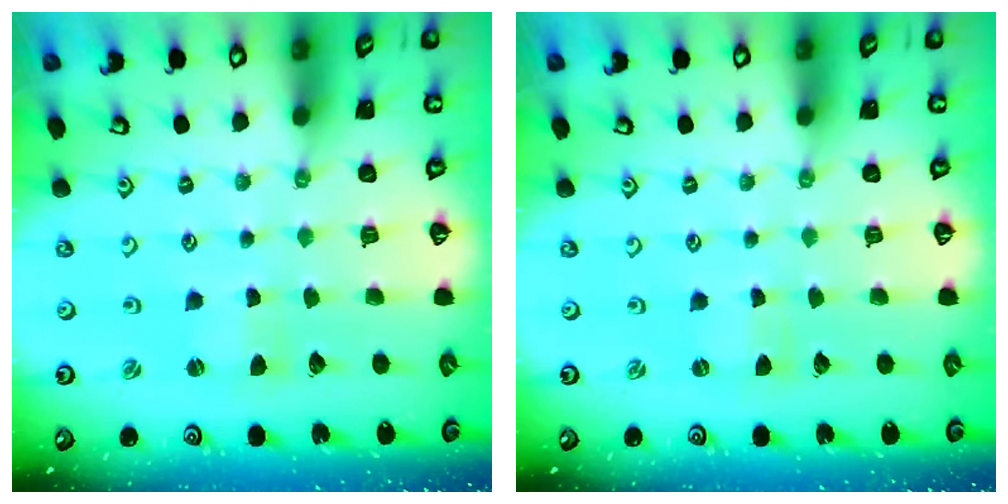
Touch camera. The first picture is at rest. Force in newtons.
{"total": 0.0}